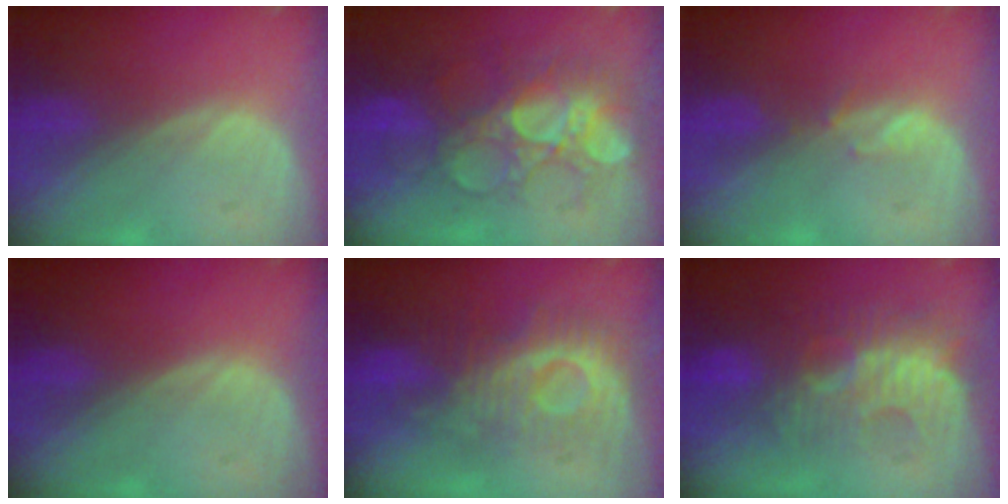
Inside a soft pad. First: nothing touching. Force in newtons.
{"total": 9.1, "press": 8.9, "slide": 1.9}
{"total": 1.1, "press": 1.1, "slide": 0.2}
{"total": 0.0}
{"total": 8.8, "press": 8.7, "slide": 1.1}
{"total": 9.0, "press": 8.9, "slide": 1.7}